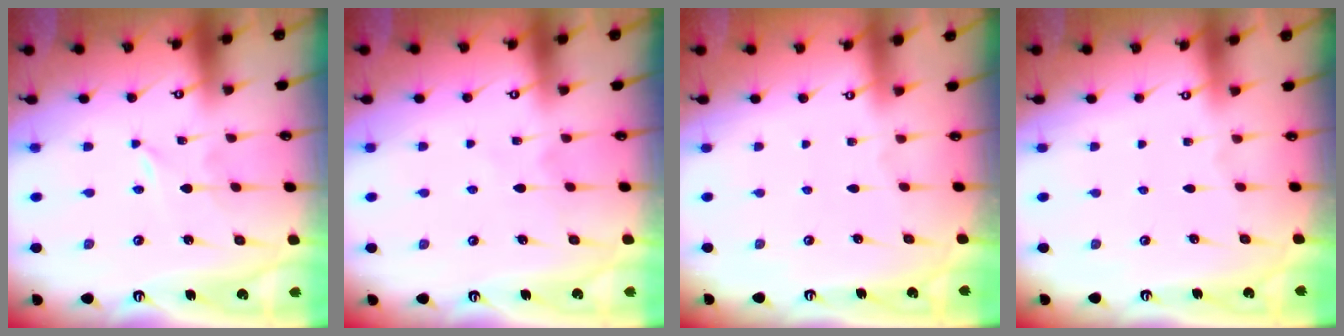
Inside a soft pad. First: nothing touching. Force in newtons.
{"total": 4.2, "press": 4.2, "slide": 0.4}
{"total": 0.0}
{"total": 0.0}